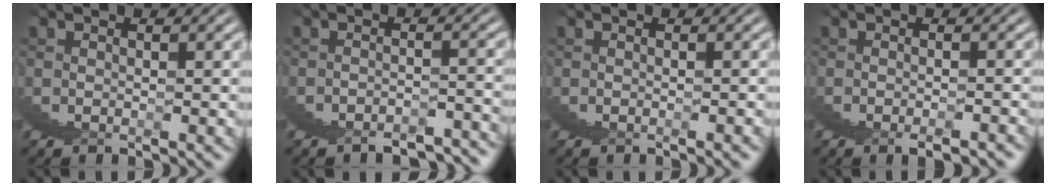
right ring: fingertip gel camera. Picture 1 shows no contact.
{"total": 2.7, "force": [-2.7, 0.4, 0.1], "torque": [0.029, 0.006, -0.050]}
{"total": 1.1, "force": [0.3, -0.9, -0.6], "torque": [0.012, 0.008, 0.002]}
{"total": 1.8, "force": [0.1, -1.6, -0.8], "torque": [0.030, 0.015, -0.004]}